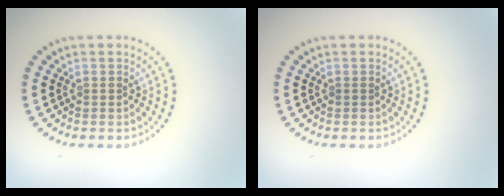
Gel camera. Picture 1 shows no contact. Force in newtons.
{"total": 0.0}